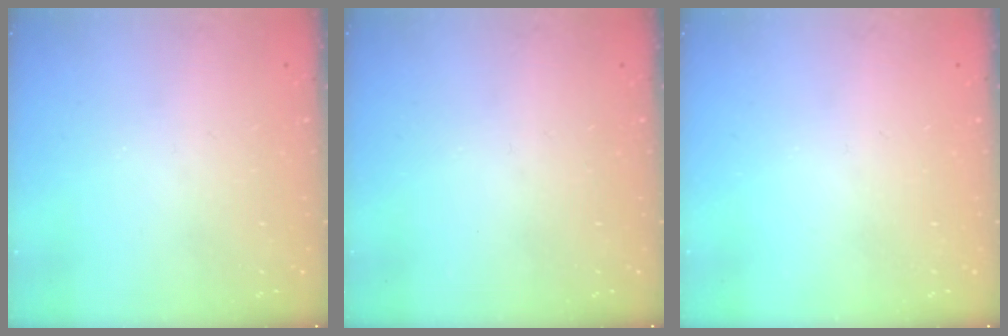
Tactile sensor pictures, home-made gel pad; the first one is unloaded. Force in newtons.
{"total": 0.0}
{"total": 0.0}